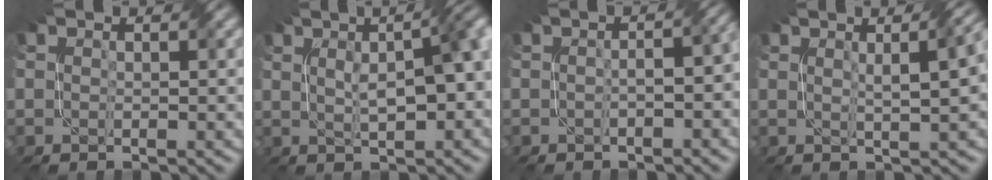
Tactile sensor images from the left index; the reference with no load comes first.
{"total": 8.0, "force": [1.6, 2.6, 7.4], "torque": [-0.087, 0.019, 0.016]}
{"total": 4.6, "force": [-1.1, 1.9, 4.1], "torque": [-0.039, 0.001, -0.016]}
{"total": 7.0, "force": [1.9, 2.5, 6.2], "torque": [-0.030, 0.037, 0.006]}